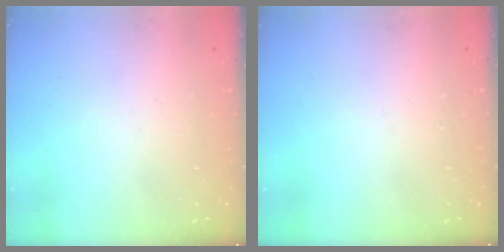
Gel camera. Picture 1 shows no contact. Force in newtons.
{"total": 0.0}